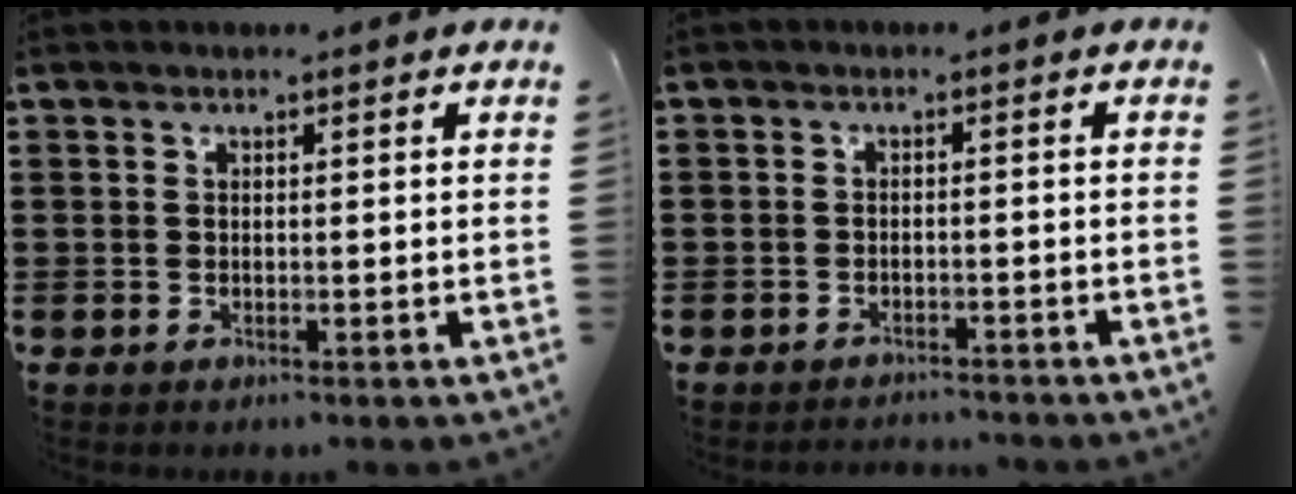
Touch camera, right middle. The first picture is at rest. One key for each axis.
{"total": 2.0, "fx": -2.0, "fy": 0.3, "fz": -0.3, "tx": -0.001, "ty": 0.000, "tz": -0.045}